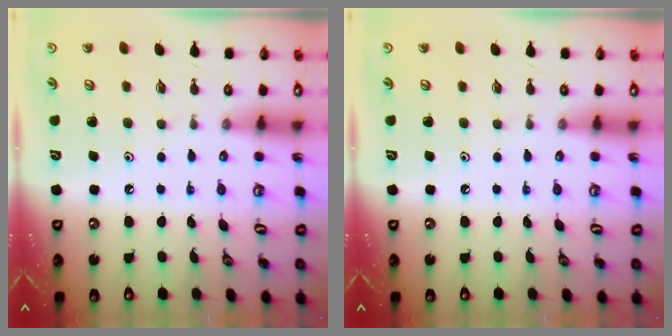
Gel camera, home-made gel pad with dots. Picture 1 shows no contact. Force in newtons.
{"total": 0.0}